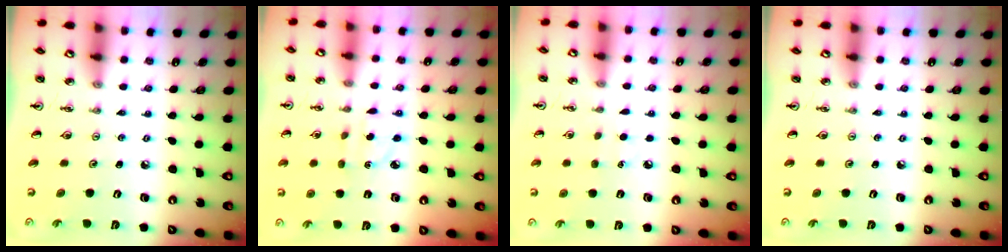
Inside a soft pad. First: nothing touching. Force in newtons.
{"total": 2.0, "press": 2.0, "slide": 0.4}
{"total": 4.2, "press": 4.1, "slide": 0.4}
{"total": 0.0}